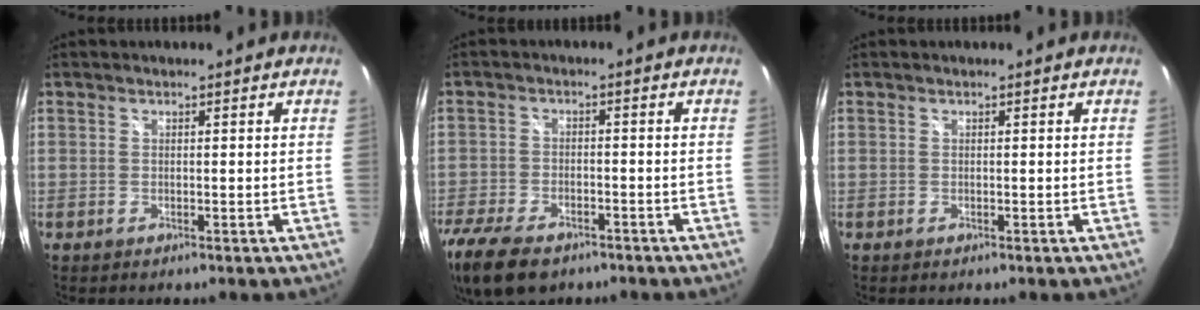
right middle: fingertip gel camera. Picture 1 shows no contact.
{"total": 13.8, "force": [-9.6, 6.7, 7.4], "torque": [-0.197, -0.037, -0.168]}
{"total": 0.0}